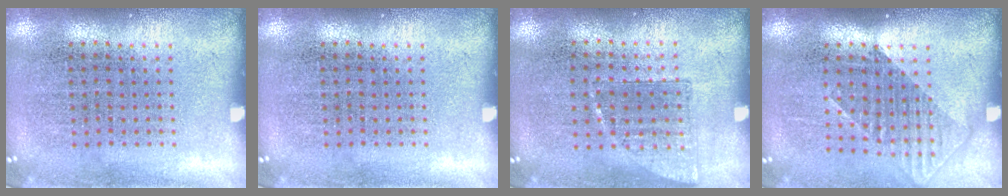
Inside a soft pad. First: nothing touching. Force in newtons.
{"total": 0.0}
{"total": 0.7, "press": 0.7, "slide": 0.3}
{"total": 1.3, "press": 0.9, "slide": 0.9}